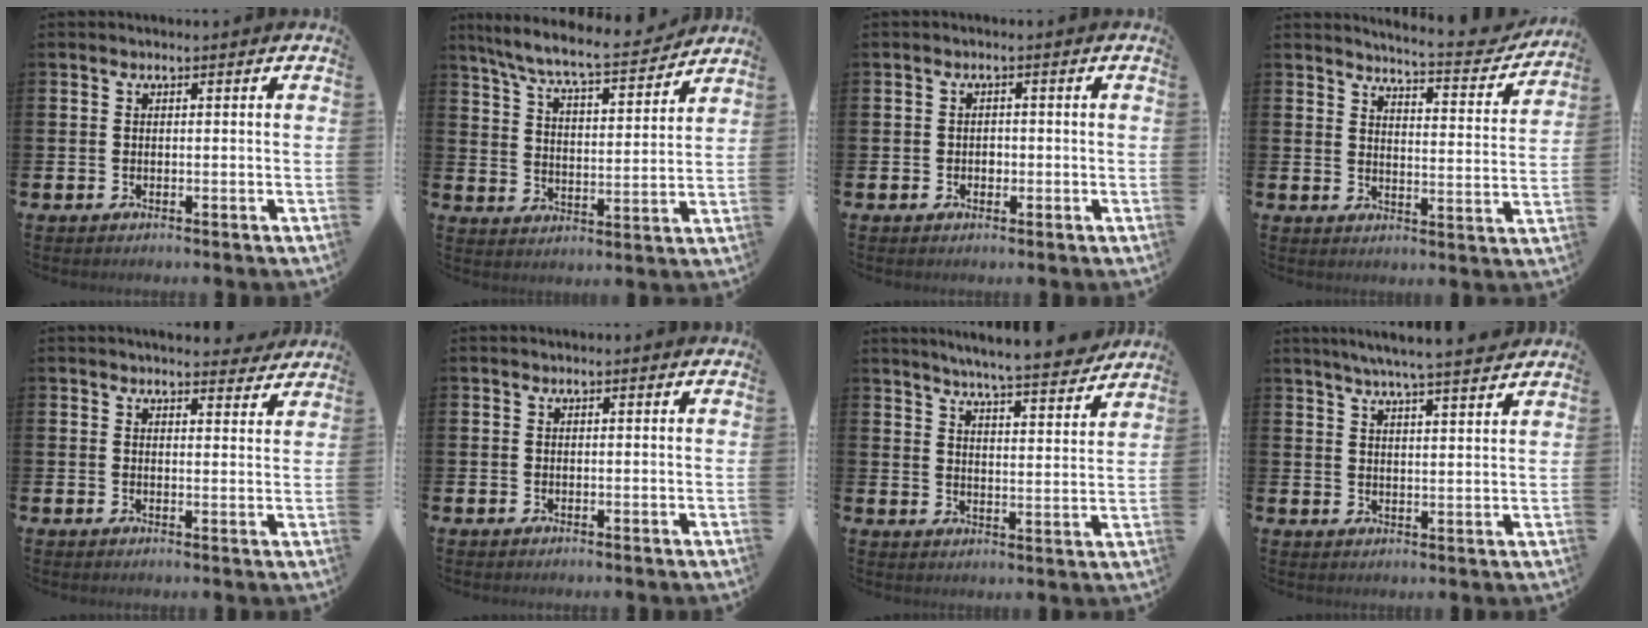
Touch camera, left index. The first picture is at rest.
{"total": 7.9, "force": [7.3, 0.6, 2.9], "torque": [-0.090, -0.049, 0.125]}
{"total": 1.1, "force": [-0.2, 0.9, 0.4], "torque": [0.001, 0.001, -0.007]}
{"total": 5.2, "force": [5.1, 0.3, 1.1], "torque": [-0.033, -0.045, 0.080]}
{"total": 3.6, "force": [3.6, 0.5, 0.2], "torque": [0.003, -0.023, 0.062]}
{"total": 0.0}
{"total": 6.5, "force": [6.2, -0.4, 1.7], "torque": [-0.044, -0.048, 0.105]}
{"total": 6.1, "force": [5.8, -0.5, 1.9], "torque": [-0.044, -0.032, 0.099]}